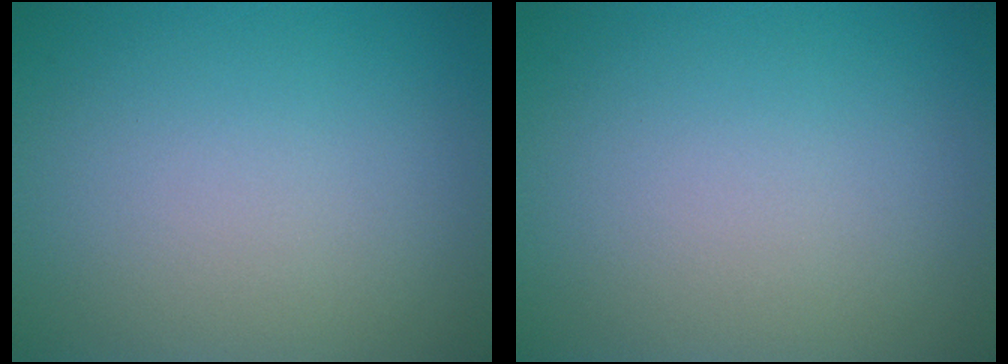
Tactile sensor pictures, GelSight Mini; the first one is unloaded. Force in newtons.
{"total": 0.0}